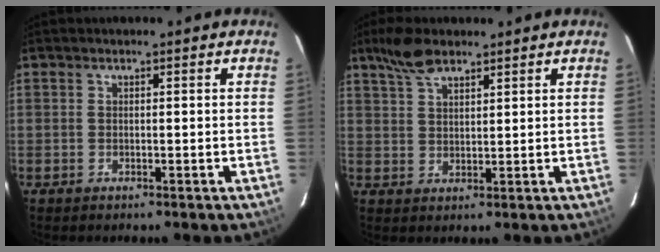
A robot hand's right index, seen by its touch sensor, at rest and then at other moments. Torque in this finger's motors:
{"motor_torque": [0.14, 0.07, 0.05, 0.03]}